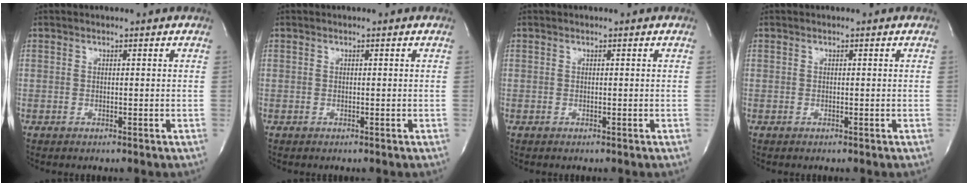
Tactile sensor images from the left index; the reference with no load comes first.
{"total": 0.0}
{"total": 0.0}
{"total": 0.0}